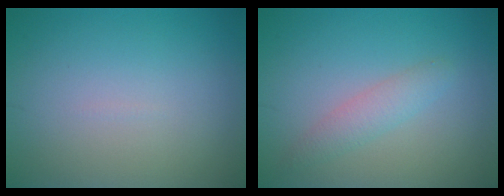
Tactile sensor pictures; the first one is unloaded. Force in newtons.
{"total": 2.0, "press": 2.0, "slide": 0.1}